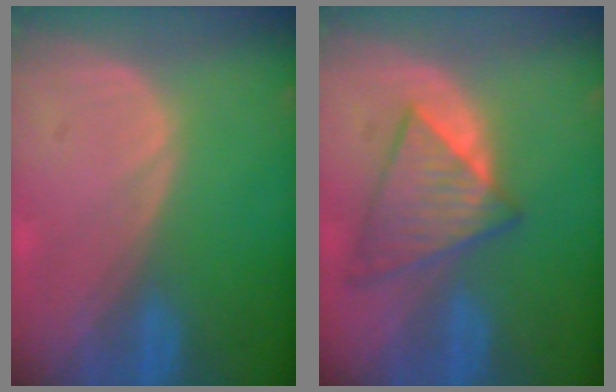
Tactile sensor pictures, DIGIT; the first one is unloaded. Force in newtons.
{"total": 6.9, "press": 6.9, "slide": 1.0}